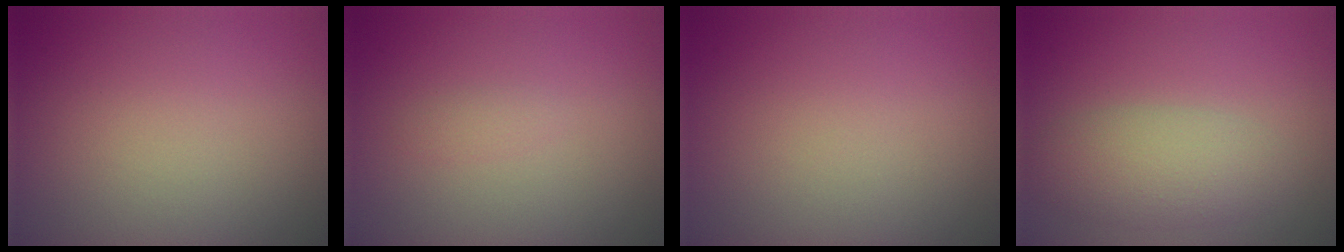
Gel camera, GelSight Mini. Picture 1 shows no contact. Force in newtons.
{"total": 0.6, "press": 0.6, "slide": 0.1}
{"total": 0.0}
{"total": 3.5, "press": 3.5, "slide": 0.1}